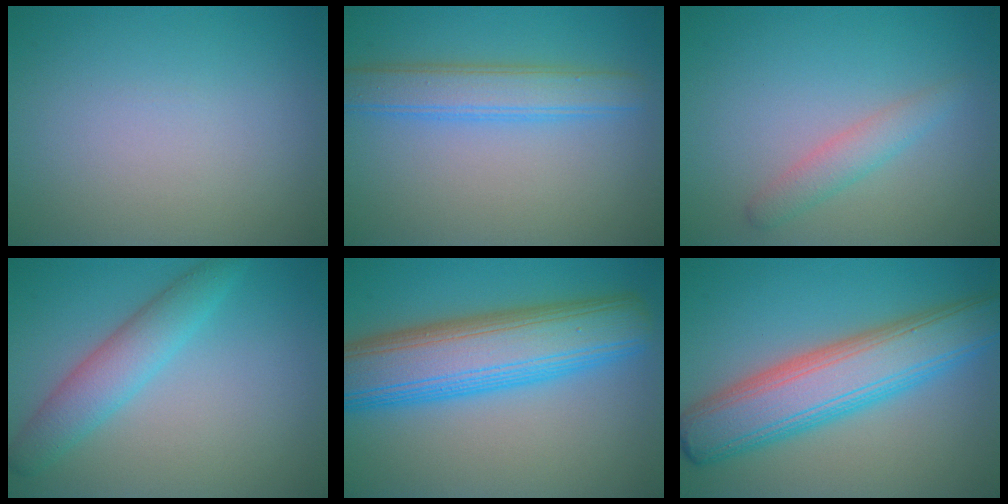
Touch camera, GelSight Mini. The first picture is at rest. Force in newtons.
{"total": 3.9, "press": 3.9, "slide": 0.1}
{"total": 2.0, "press": 2.0, "slide": 0.1}
{"total": 3.8, "press": 3.8, "slide": 0.0}
{"total": 10.4, "press": 10.4, "slide": 0.2}
{"total": 8.8, "press": 8.8, "slide": 0.1}